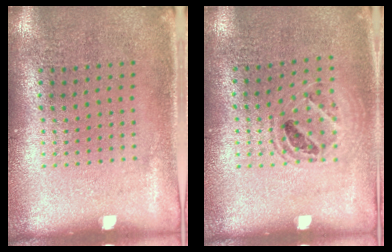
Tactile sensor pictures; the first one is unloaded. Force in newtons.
{"total": 1.1, "press": 1.1, "slide": 0.4}